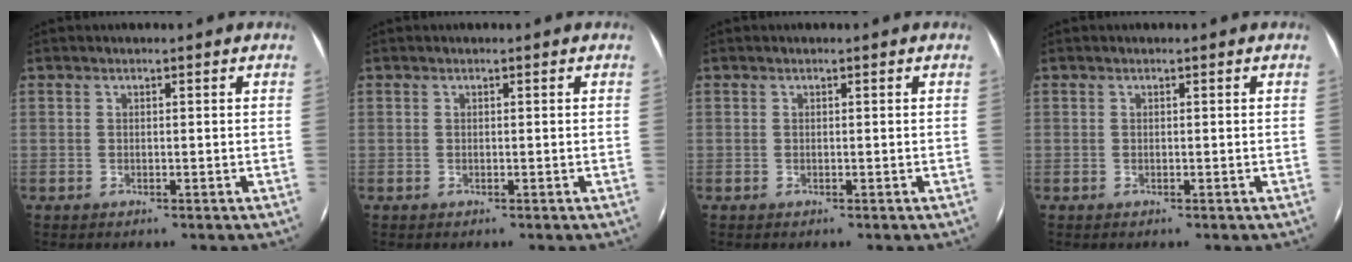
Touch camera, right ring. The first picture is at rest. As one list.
[{"total": 0.0}, {"total": 0.0}, {"total": 0.0}]